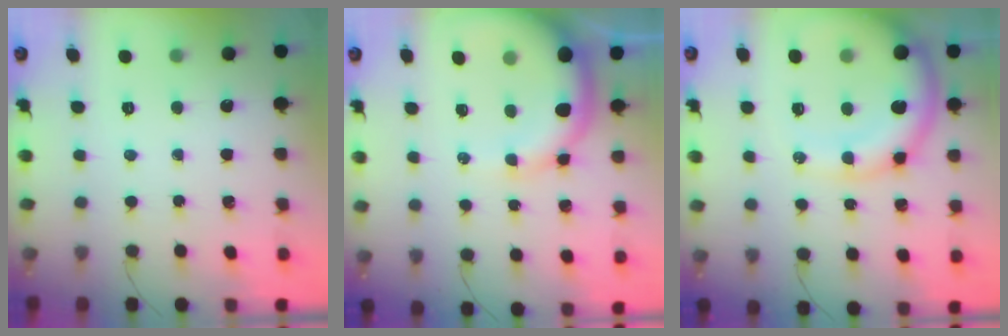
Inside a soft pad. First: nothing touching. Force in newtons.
{"total": 12.0, "press": 11.8, "slide": 2.4}
{"total": 13.0, "press": 12.6, "slide": 3.2}